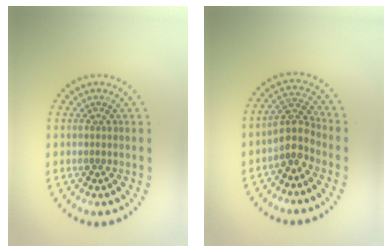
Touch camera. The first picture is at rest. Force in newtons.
{"total": 2.9, "press": 2.4, "slide": 1.7}